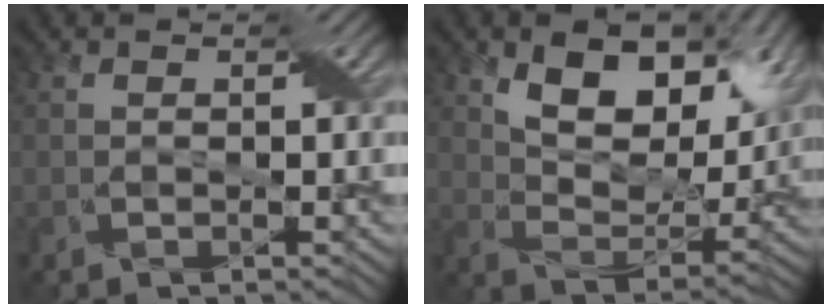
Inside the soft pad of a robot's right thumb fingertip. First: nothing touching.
{"total": 10.5, "force": [5.5, 5.8, 6.8], "torque": [-0.117, -0.008, 0.092]}